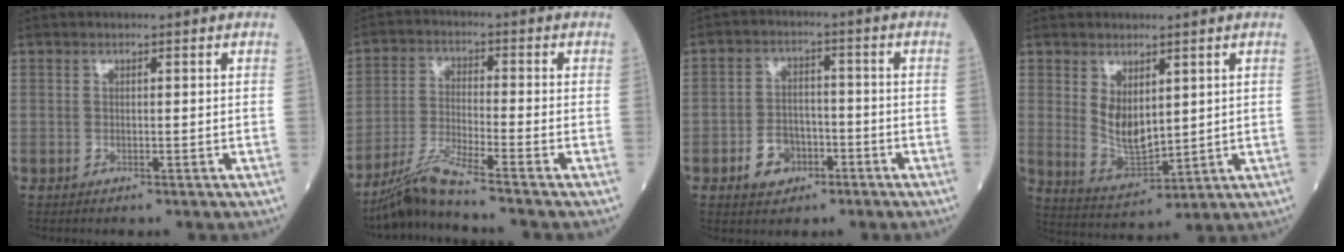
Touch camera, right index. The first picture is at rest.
{"total": 6.9, "force": [-6.0, -1.4, 3.3], "torque": [-0.071, -0.027, -0.119]}
{"total": 5.6, "force": [-2.5, 4.0, 2.8], "torque": [-0.053, 0.012, -0.035]}
{"total": 6.8, "force": [2.2, 3.3, 5.5], "torque": [-0.108, -0.009, 0.057]}